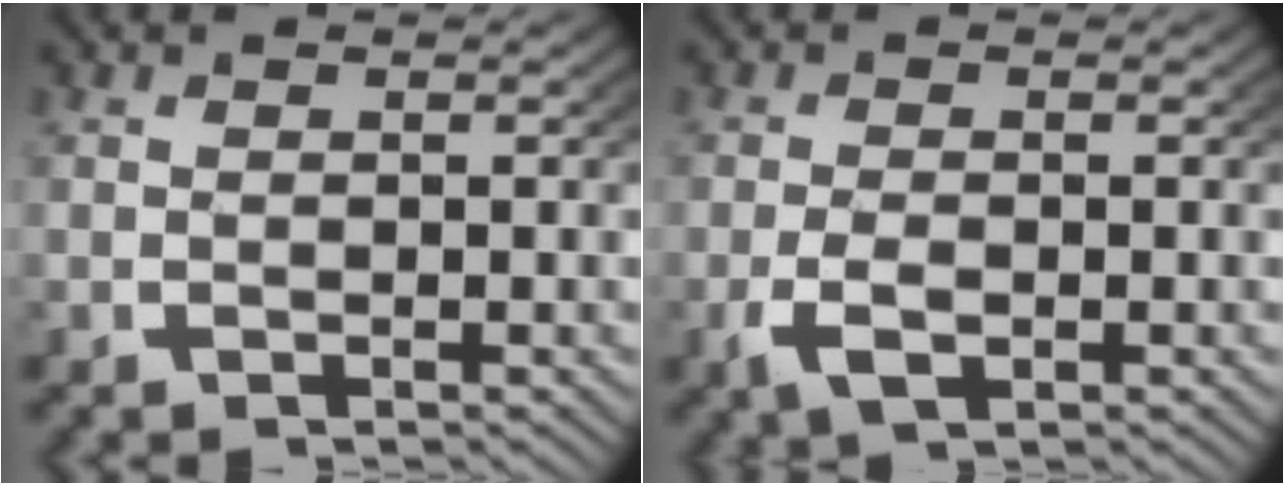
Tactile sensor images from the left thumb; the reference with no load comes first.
{"total": 2.9, "force": [-1.0, 1.6, 2.1], "torque": [-0.056, -0.011, -0.012]}